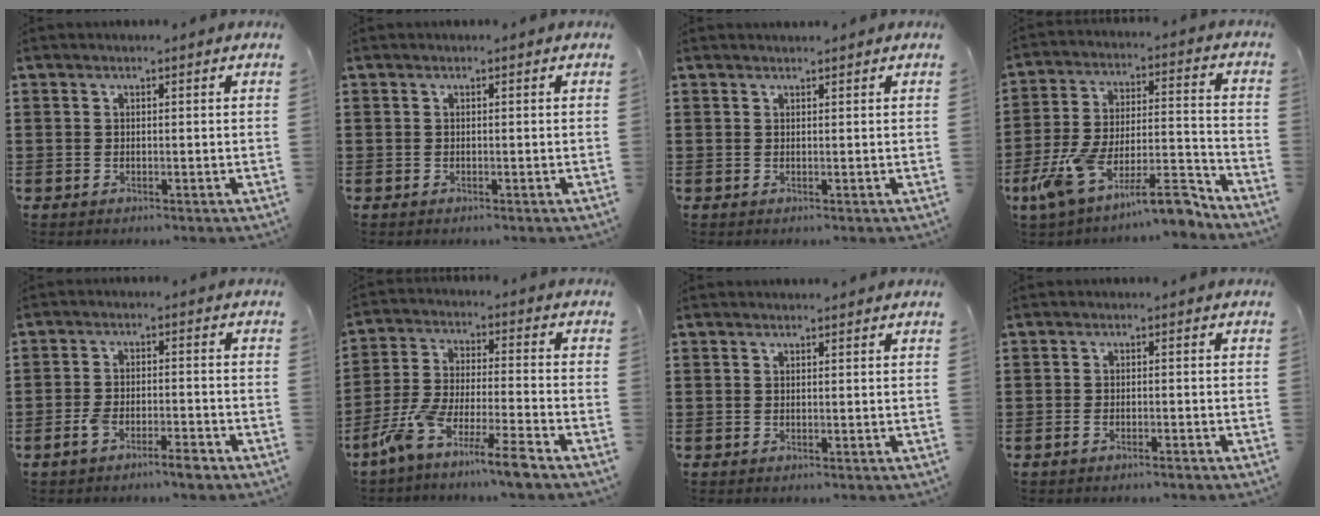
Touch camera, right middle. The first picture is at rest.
{"total": 0.0}
{"total": 0.7, "force": [0.7, 0.1, 0.0], "torque": [-0.002, 0.001, 0.014]}
{"total": 12.9, "force": [-10.0, 2.2, 7.8], "torque": [-0.146, 0.022, -0.189]}
{"total": 4.1, "force": [-2.9, 1.1, 2.6], "torque": [-0.058, 0.003, -0.059]}
{"total": 9.0, "force": [-7.6, -0.4, 4.8], "torque": [-0.114, -0.011, -0.157]}
{"total": 0.0}
{"total": 1.1, "force": [-0.9, 0.2, 0.6], "torque": [-0.014, -0.003, -0.017]}